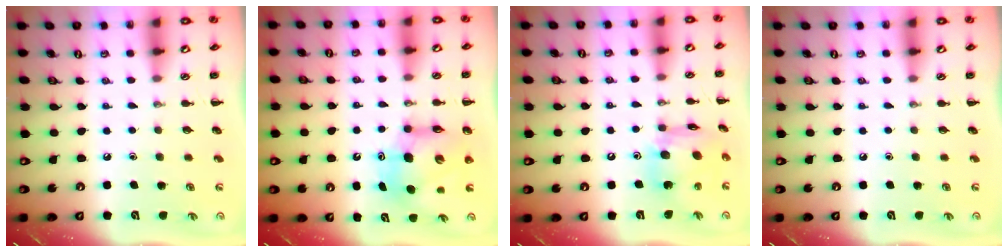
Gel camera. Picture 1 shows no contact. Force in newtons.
{"total": 9.0, "press": 8.6, "slide": 2.7}
{"total": 14.1, "press": 14.1, "slide": 1.1}
{"total": 0.0}